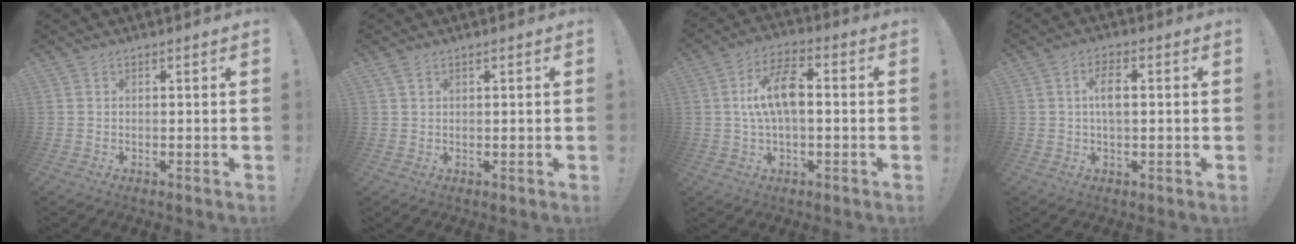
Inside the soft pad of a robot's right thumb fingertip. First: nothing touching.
{"total": 1.7, "force": [1.0, 0.7, 1.1], "torque": [-0.029, 0.003, 0.020]}
{"total": 11.7, "force": [0.5, 5.5, 10.4], "torque": [-0.190, 0.010, 0.008]}
{"total": 5.5, "force": [0.6, 2.3, 4.9], "torque": [-0.082, 0.007, 0.006]}